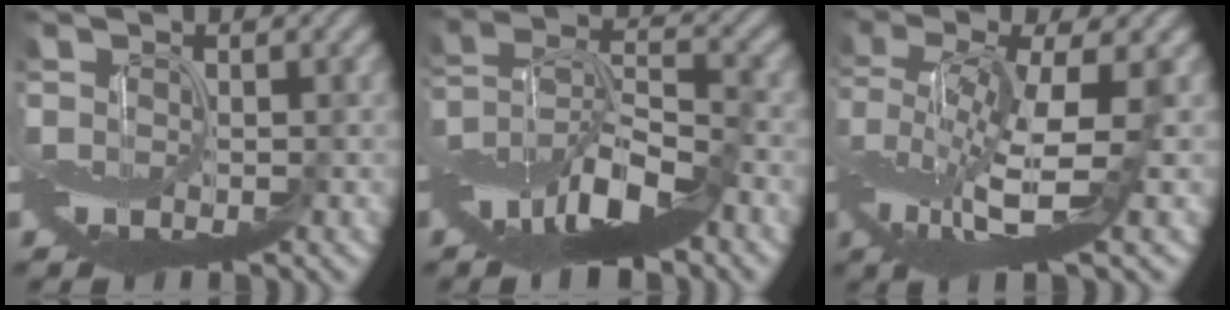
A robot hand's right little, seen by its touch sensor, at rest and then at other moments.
{"total": 9.1, "force": [-5.3, 3.0, 6.8], "torque": [-0.121, 0.008, -0.108]}
{"total": 7.6, "force": [0.0, 2.2, 7.3], "torque": [-0.155, -0.001, -0.012]}